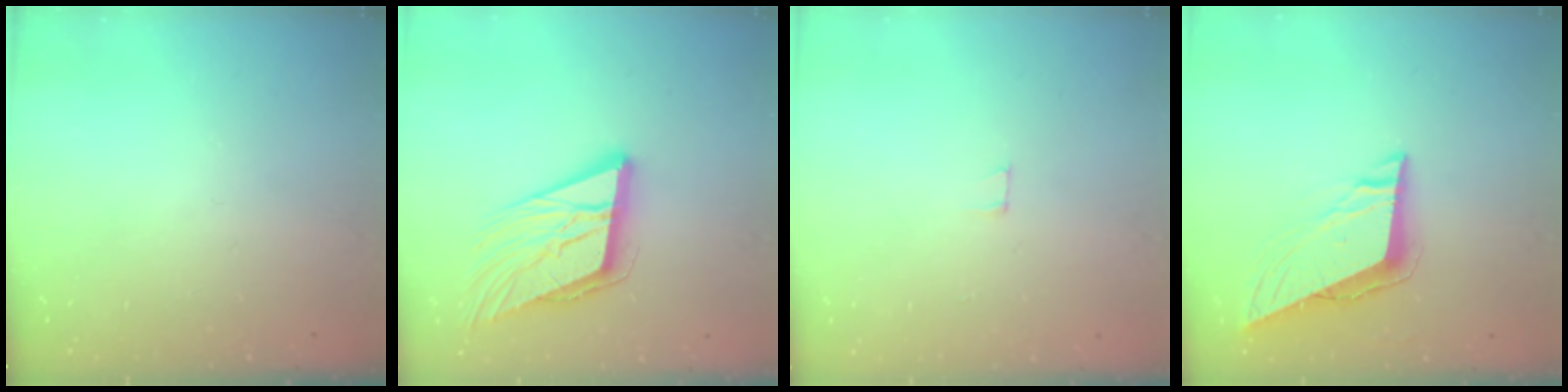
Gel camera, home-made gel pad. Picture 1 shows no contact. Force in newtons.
{"total": 15.0, "press": 14.6, "slide": 3.5}
{"total": 2.5, "press": 2.5, "slide": 0.2}
{"total": 8.6, "press": 8.5, "slide": 1.3}